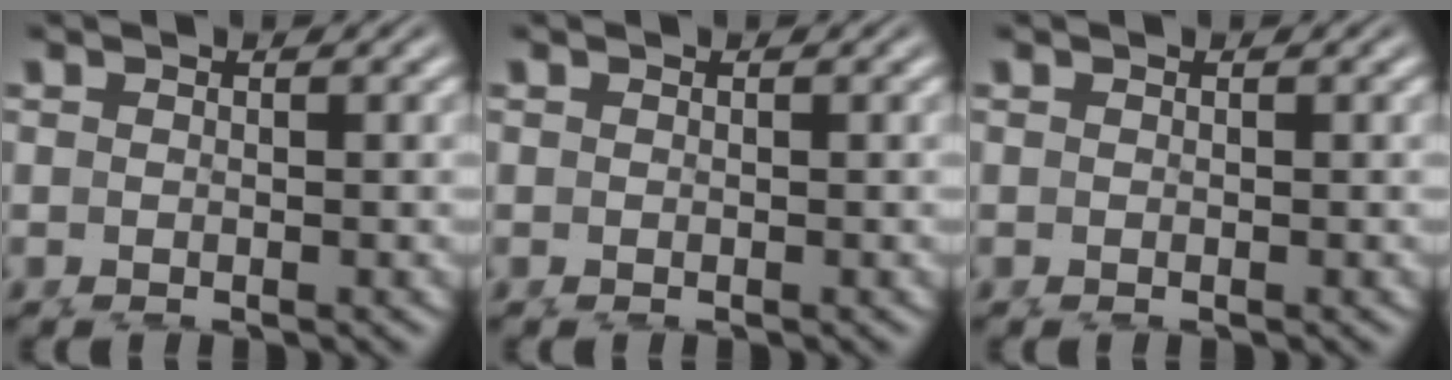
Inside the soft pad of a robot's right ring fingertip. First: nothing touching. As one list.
[{"total": 0.0}, {"total": 0.0}]